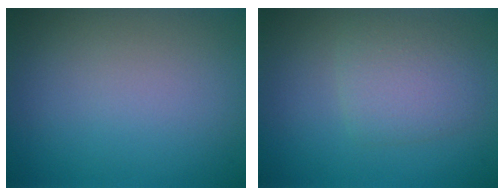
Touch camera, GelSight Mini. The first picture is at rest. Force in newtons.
{"total": 2.9, "press": 2.9, "slide": 0.0}